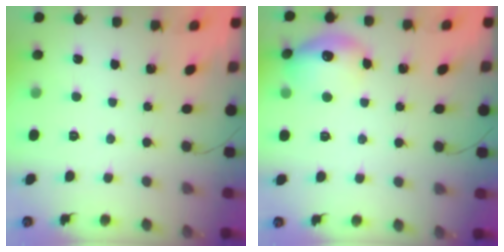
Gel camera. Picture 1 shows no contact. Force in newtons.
{"total": 14.0, "press": 13.9, "slide": 1.3}